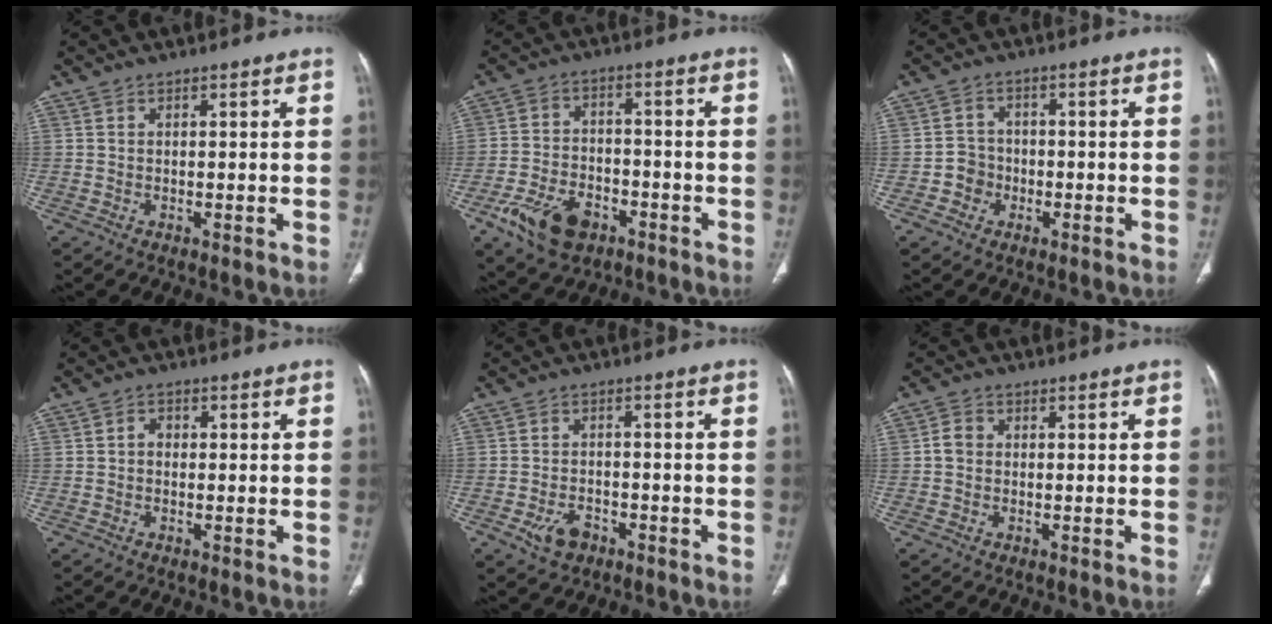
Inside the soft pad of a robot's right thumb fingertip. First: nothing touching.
{"total": 11.5, "force": [-6.3, 6.9, 6.6], "torque": [-0.112, 0.027, -0.108]}
{"total": 2.3, "force": [-0.4, 2.0, 1.2], "torque": [-0.017, 0.008, -0.008]}
{"total": 1.7, "force": [-0.1, 1.4, 1.0], "torque": [-0.009, 0.009, -0.006]}
{"total": 4.9, "force": [-2.6, 3.1, 2.7], "torque": [-0.044, 0.019, -0.041]}
{"total": 3.7, "force": [-0.4, 3.2, 1.9], "torque": [-0.026, 0.012, -0.015]}